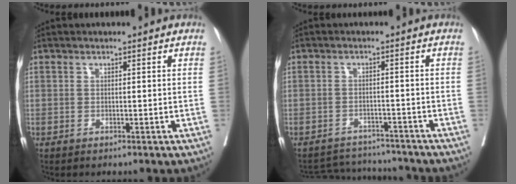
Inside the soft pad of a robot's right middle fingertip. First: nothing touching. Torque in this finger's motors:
{"motor_torque": [-0.60, -0.60, -0.23, -0.07]}